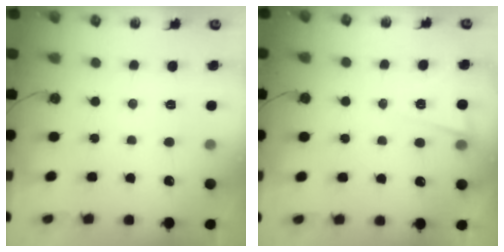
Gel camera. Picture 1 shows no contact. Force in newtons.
{"total": 2.8, "press": 2.4, "slide": 1.4}